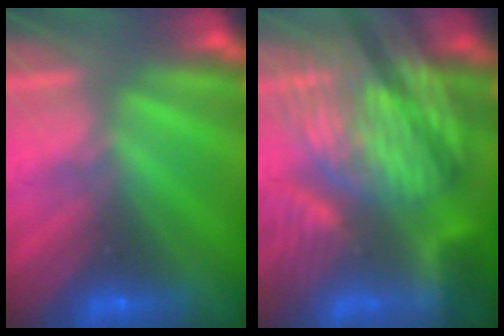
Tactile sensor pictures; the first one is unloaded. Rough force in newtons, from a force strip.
{"total": 8.1}